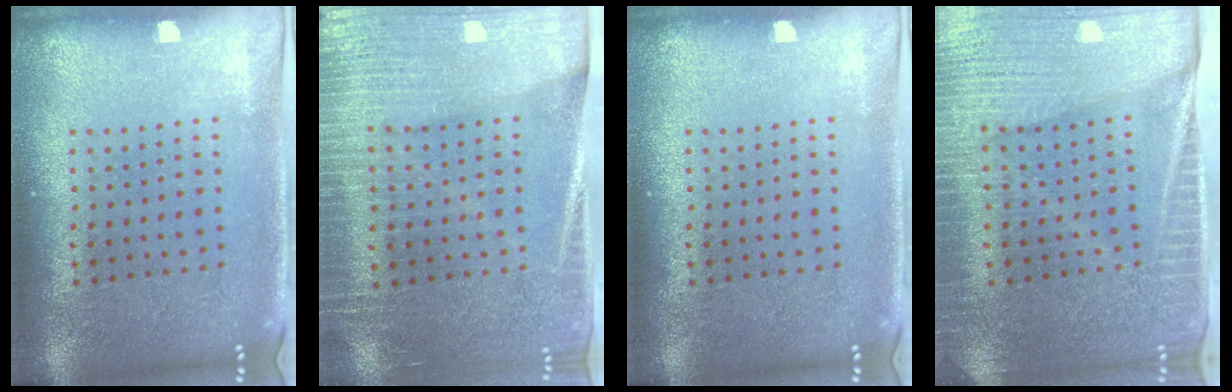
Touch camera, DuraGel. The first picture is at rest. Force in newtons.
{"total": 3.5, "press": 3.1, "slide": 1.7}
{"total": 0.0}
{"total": 4.1, "press": 3.7, "slide": 1.8}